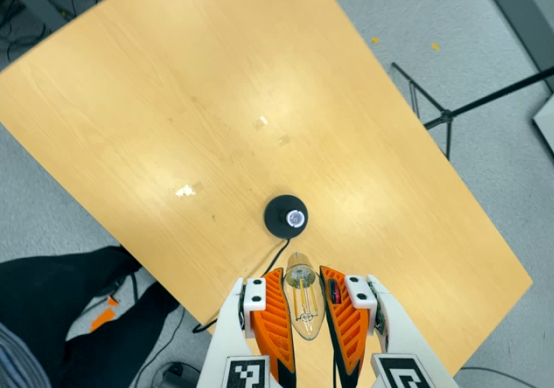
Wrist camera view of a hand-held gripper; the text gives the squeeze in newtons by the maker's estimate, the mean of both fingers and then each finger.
{"total": 21.7, "left": 24.5, "right": 18.9}